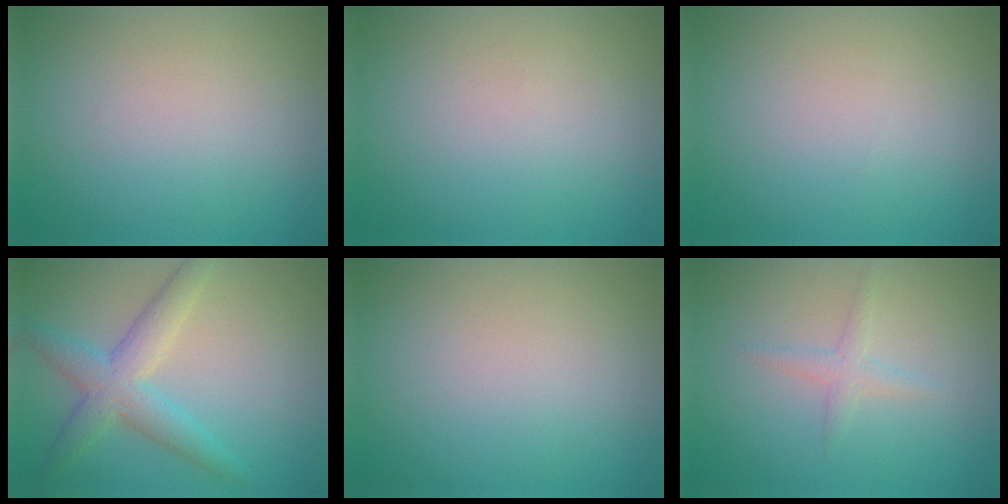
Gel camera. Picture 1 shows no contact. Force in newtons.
{"total": 0.0}
{"total": 0.0}
{"total": 4.7, "press": 4.7, "slide": 0.2}
{"total": 0.0}
{"total": 1.4, "press": 1.4, "slide": 0.0}